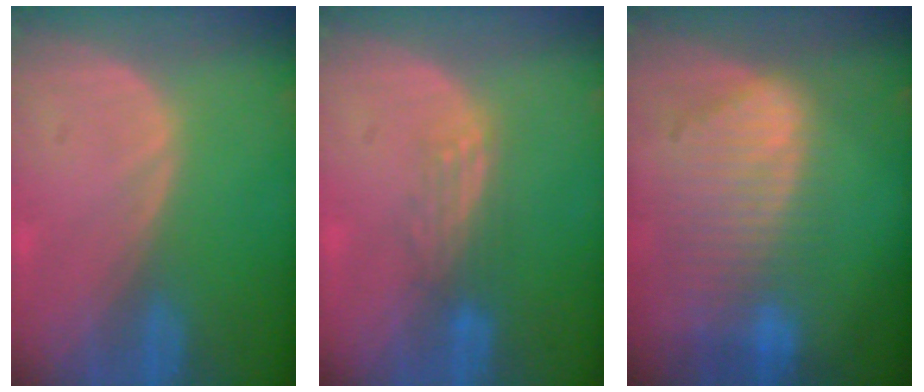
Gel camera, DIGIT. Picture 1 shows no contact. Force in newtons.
{"total": 2.9, "press": 2.7, "slide": 1.1}
{"total": 9.3, "press": 8.2, "slide": 4.5}